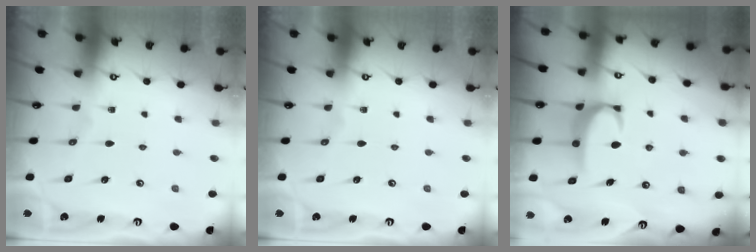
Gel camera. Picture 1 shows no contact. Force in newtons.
{"total": 0.0}
{"total": 2.9, "press": 2.8, "slide": 0.5}